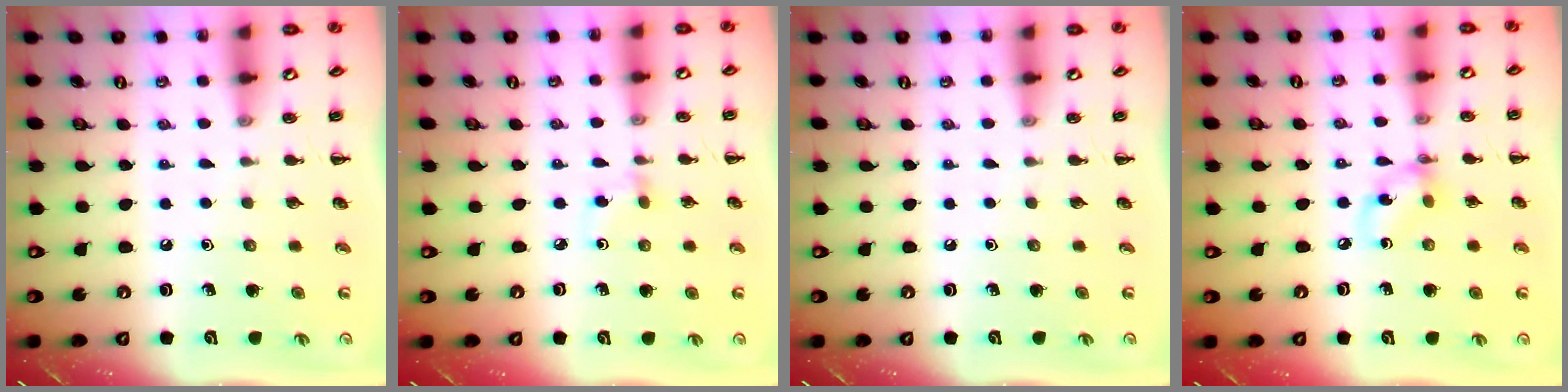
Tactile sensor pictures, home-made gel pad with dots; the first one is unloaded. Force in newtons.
{"total": 2.9, "press": 2.6, "slide": 1.2}
{"total": 0.0}
{"total": 5.5, "press": 5.5, "slide": 0.6}